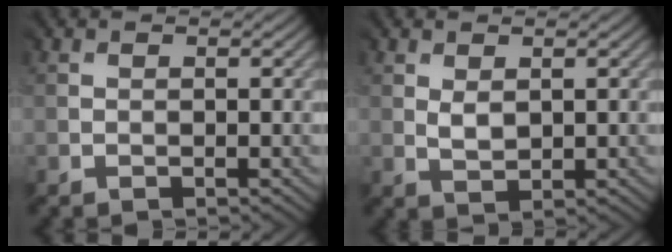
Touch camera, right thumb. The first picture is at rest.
{"total": 1.5, "force": [1.2, 0.9, 0.4], "torque": [-0.017, -0.001, 0.023]}